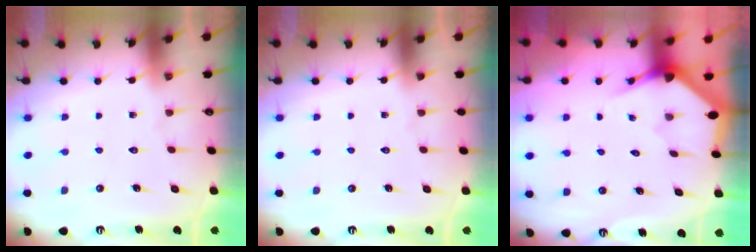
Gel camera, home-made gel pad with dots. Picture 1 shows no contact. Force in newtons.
{"total": 0.0}
{"total": 2.9, "press": 2.9, "slide": 0.1}